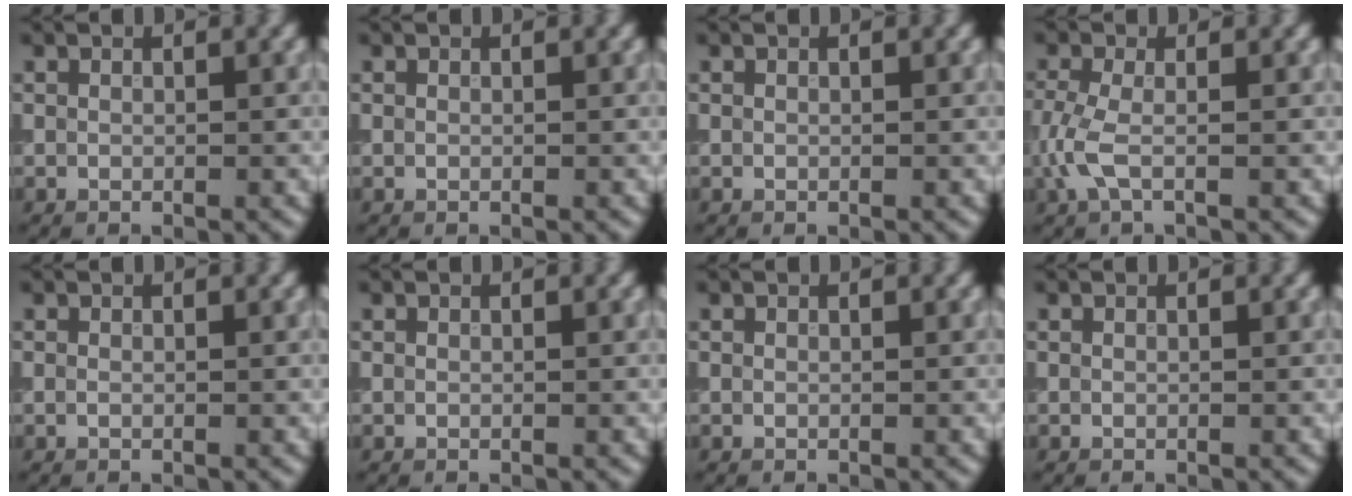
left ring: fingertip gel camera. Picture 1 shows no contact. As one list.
[{"total": 0.0}, {"total": 0.0}, {"total": 2.9, "force": [-0.8, 1.1, 2.5], "torque": [-0.072, -0.003, -0.023]}, {"total": 0.0}, {"total": 0.0}, {"total": 0.0}, {"total": 0.0}]